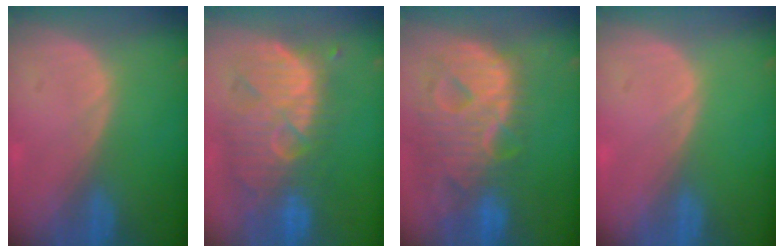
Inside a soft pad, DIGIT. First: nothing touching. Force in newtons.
{"total": 11.8, "press": 10.9, "slide": 4.4}
{"total": 13.0, "press": 10.9, "slide": 7.0}
{"total": 0.0}